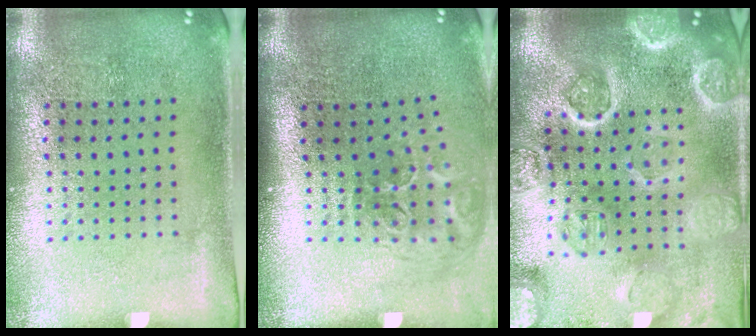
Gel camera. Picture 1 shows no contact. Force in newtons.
{"total": 2.0, "press": 1.2, "slide": 1.6}
{"total": 4.8, "press": 4.2, "slide": 2.3}